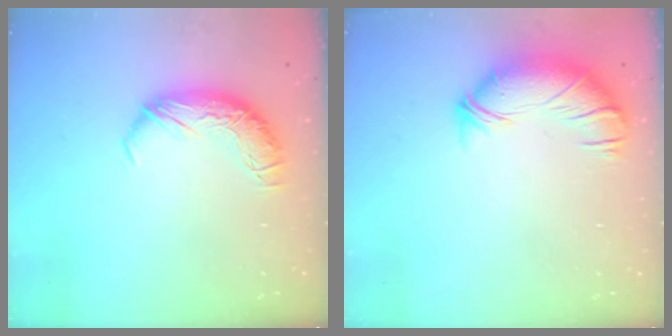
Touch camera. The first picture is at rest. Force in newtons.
{"total": 2.8, "press": 1.5, "slide": 2.3}